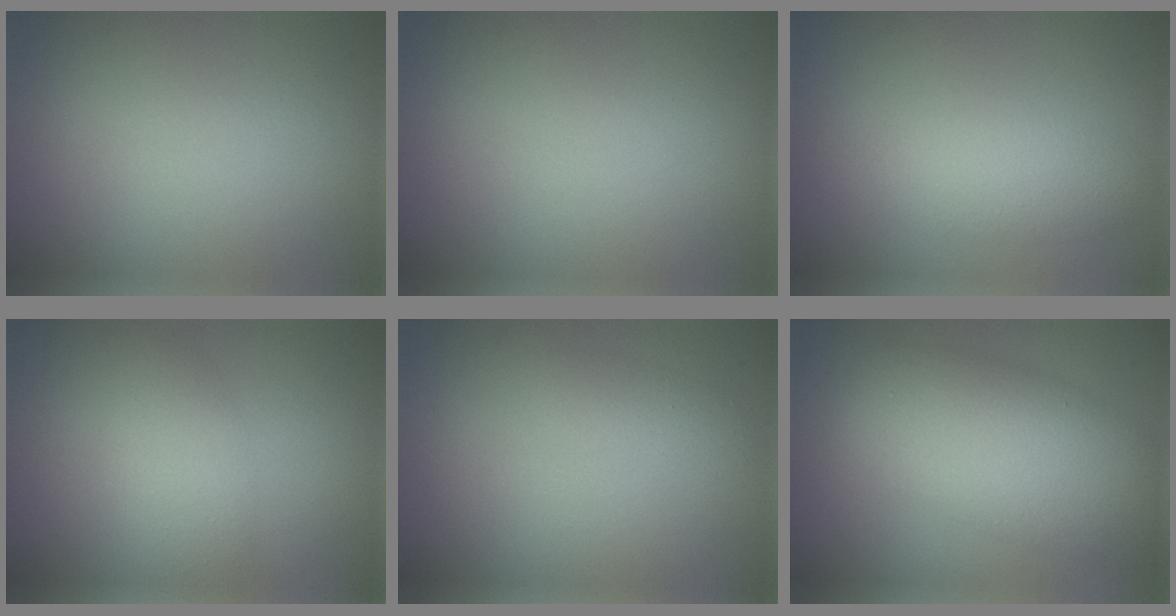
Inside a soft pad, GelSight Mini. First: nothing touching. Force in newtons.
{"total": 0.0}
{"total": 2.9, "press": 2.9, "slide": 0.1}
{"total": 3.0, "press": 3.0, "slide": 0.2}
{"total": 1.3, "press": 1.3, "slide": 0.1}
{"total": 8.2, "press": 8.2, "slide": 0.1}